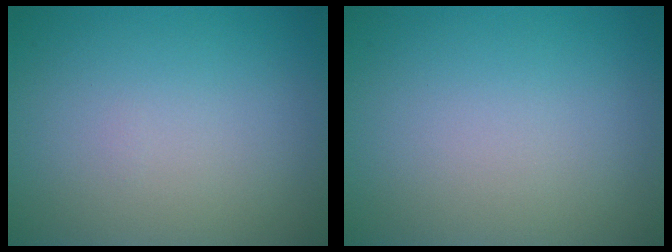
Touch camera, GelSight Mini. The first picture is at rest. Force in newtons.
{"total": 0.0}